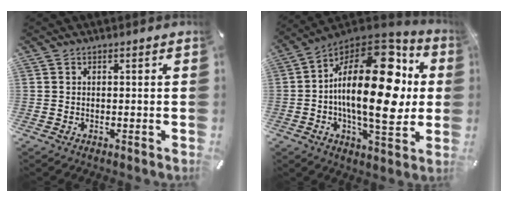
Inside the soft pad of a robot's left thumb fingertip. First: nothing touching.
{"total": 28.2, "force": [2.9, 13.8, 24.5], "torque": [-0.409, -0.025, 0.047]}